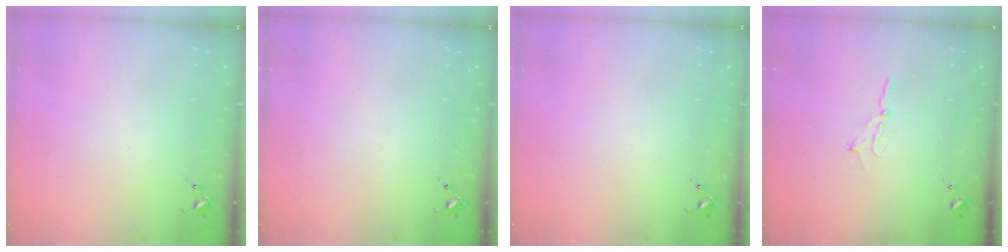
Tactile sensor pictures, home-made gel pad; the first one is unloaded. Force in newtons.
{"total": 0.0}
{"total": 0.0}
{"total": 2.5, "press": 2.5, "slide": 0.2}